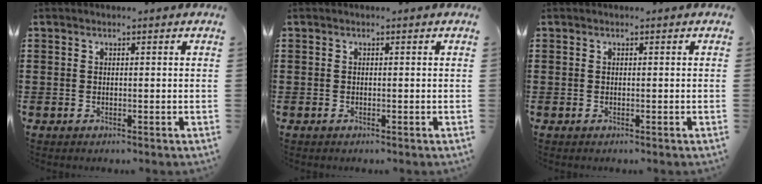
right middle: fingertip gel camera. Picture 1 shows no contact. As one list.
[{"total": 0.0}, {"total": 0.0}]